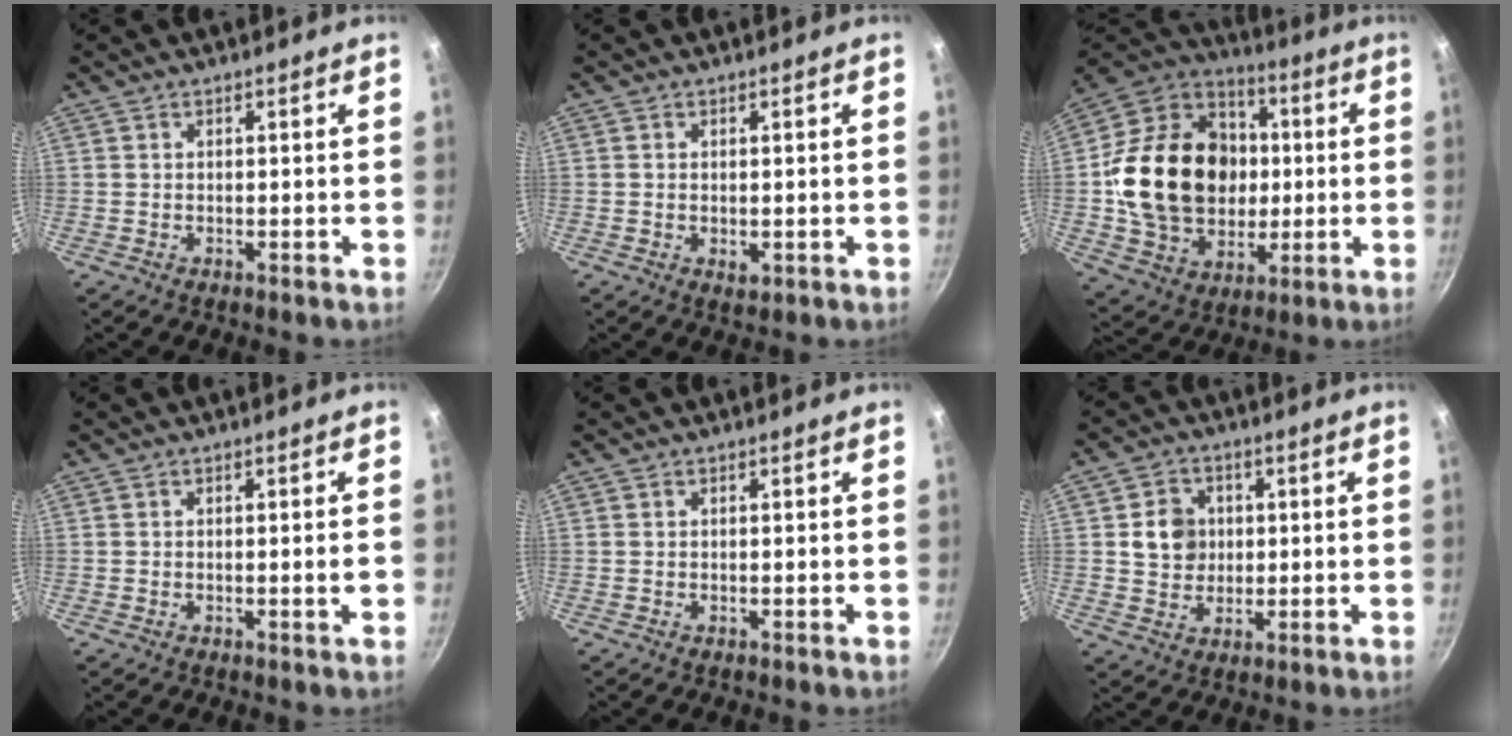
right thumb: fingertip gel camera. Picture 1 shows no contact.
{"total": 1.7, "force": [-0.2, 1.1, 1.3], "torque": [-0.020, -0.004, -0.002]}
{"total": 25.4, "force": [0.7, 20.4, 15.2], "torque": [-0.232, 0.025, 0.021]}
{"total": 1.6, "force": [-0.3, 0.1, 1.6], "torque": [-0.022, 0.002, -0.005]}
{"total": 0.0}
{"total": 7.1, "force": [1.1, 6.3, 3.1], "torque": [-0.022, 0.004, 0.018]}